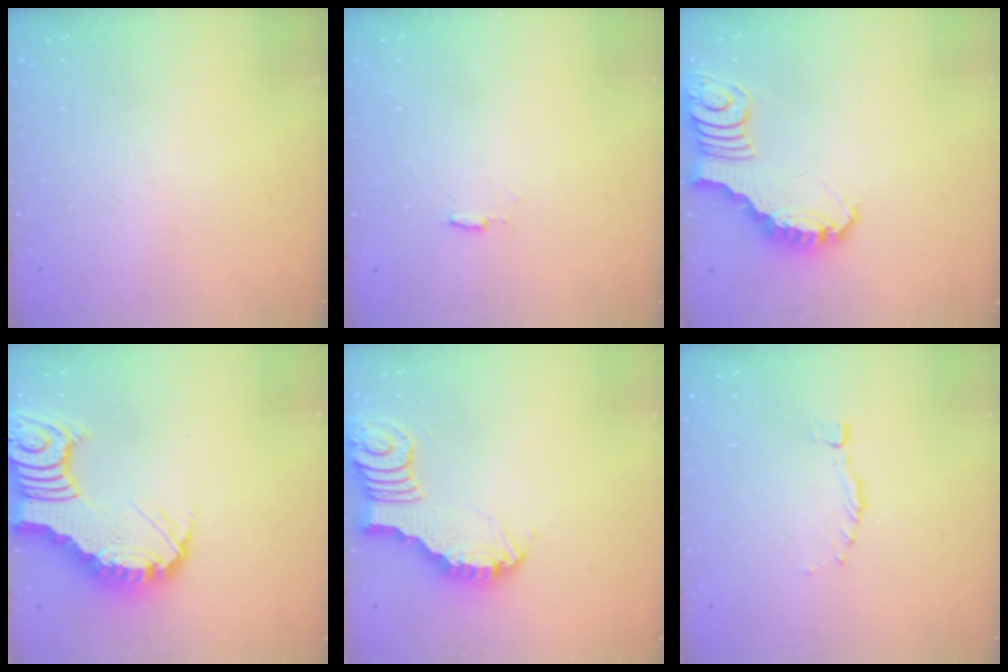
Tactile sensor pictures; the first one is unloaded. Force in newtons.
{"total": 3.2, "press": 3.2, "slide": 0.5}
{"total": 3.0, "press": 3.0, "slide": 0.5}
{"total": 8.1, "press": 8.1, "slide": 1.0}
{"total": 3.8, "press": 3.8, "slide": 0.2}
{"total": 0.0}